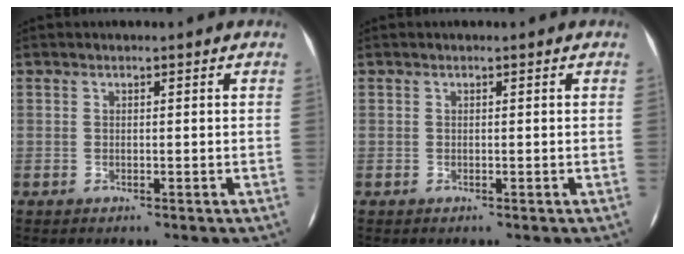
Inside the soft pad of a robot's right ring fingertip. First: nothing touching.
{"total": 0.0}